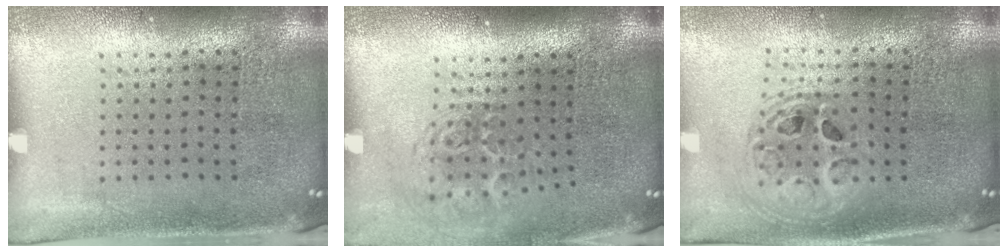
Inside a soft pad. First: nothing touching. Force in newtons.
{"total": 1.8, "press": 1.2, "slide": 1.4}
{"total": 1.8, "press": 1.5, "slide": 1.0}